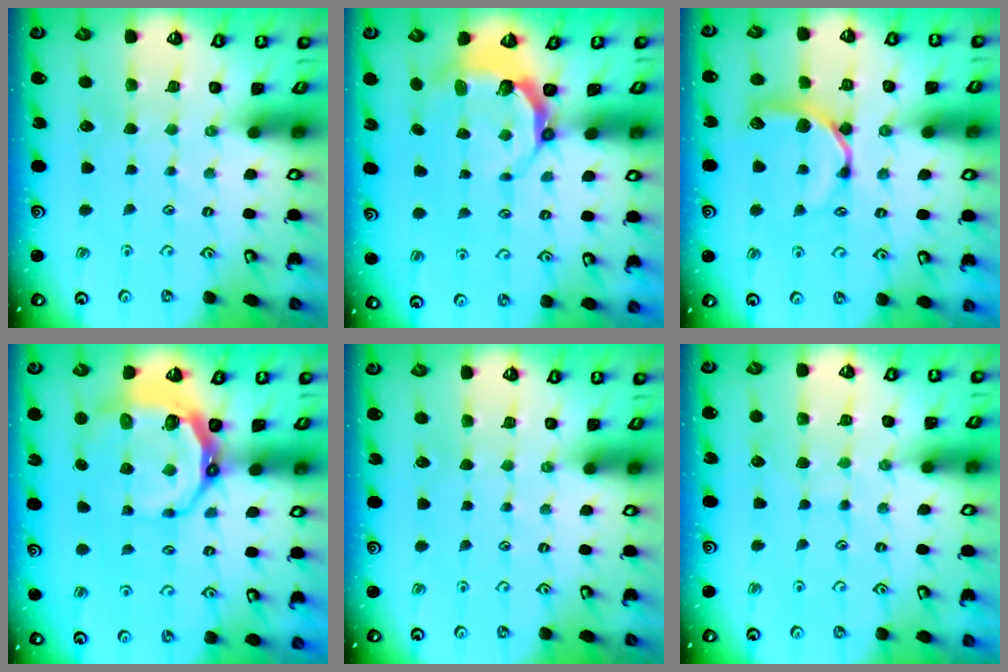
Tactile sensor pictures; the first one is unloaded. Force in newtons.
{"total": 5.6, "press": 4.5, "slide": 3.3}
{"total": 8.9, "press": 8.9, "slide": 0.9}
{"total": 8.7, "press": 7.7, "slide": 4.1}
{"total": 0.0}
{"total": 6.2, "press": 6.2, "slide": 0.5}